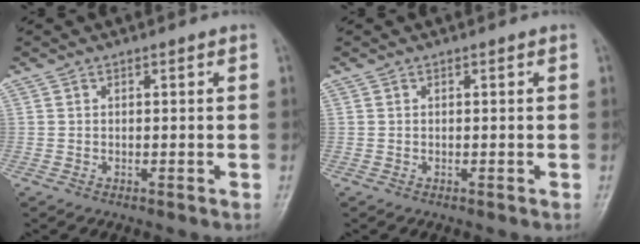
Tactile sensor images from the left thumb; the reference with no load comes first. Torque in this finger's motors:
{"motor_torque": [0.00, 0.00, -0.01, -0.01, 0.00]}